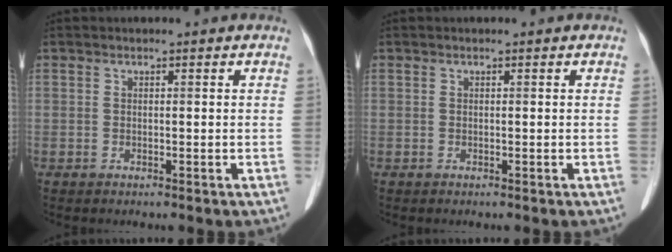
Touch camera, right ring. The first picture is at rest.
{"total": 0.0}